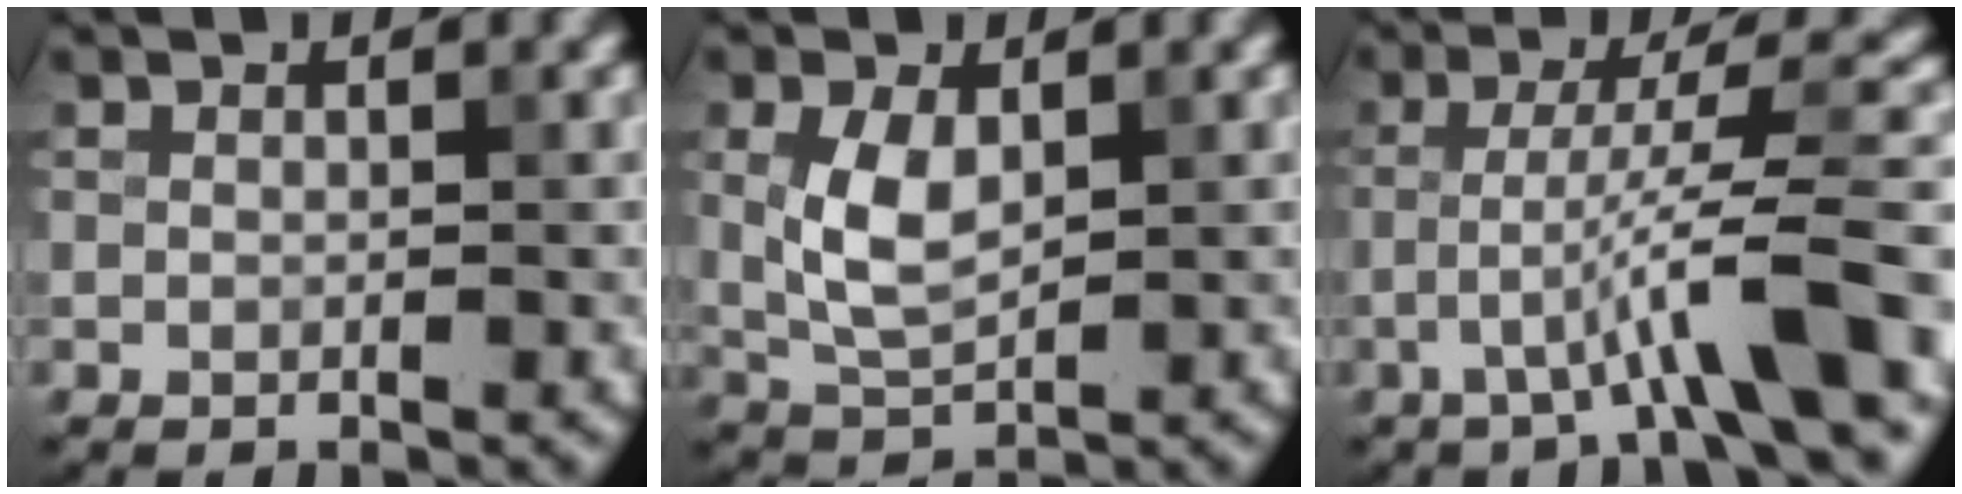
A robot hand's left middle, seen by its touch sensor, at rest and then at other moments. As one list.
[{"total": 3.8, "force": [0.6, 2.1, 3.1], "torque": [-0.071, 0.001, 0.016]}, {"total": 7.5, "force": [-2.6, 0.7, 7.0], "torque": [-0.114, 0.022, -0.046]}]